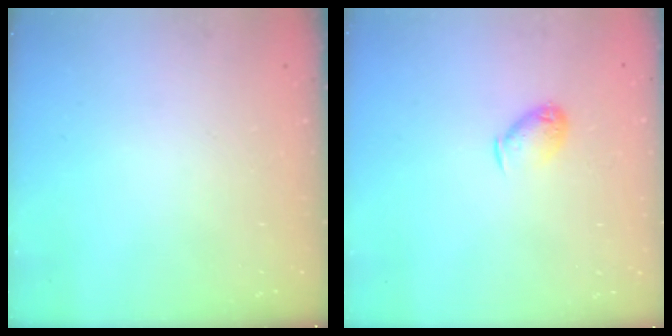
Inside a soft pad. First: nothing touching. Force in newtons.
{"total": 5.9, "press": 5.8, "slide": 0.4}